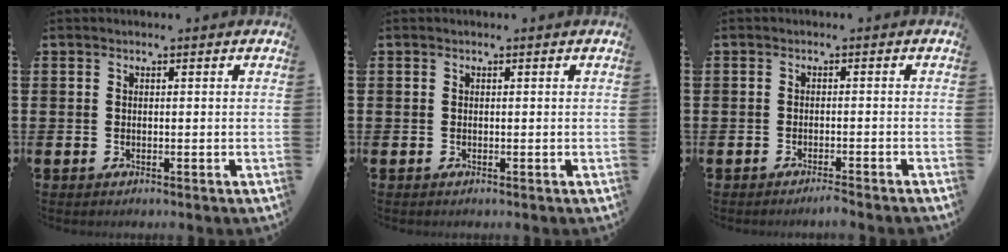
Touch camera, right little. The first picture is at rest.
{"total": 0.0}
{"total": 1.3, "force": [-1.2, -0.2, 0.4], "torque": [-0.005, 0.000, -0.023]}